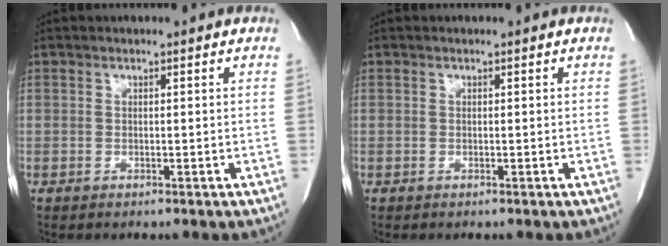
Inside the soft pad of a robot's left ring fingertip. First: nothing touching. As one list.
[{"total": 0.0}]